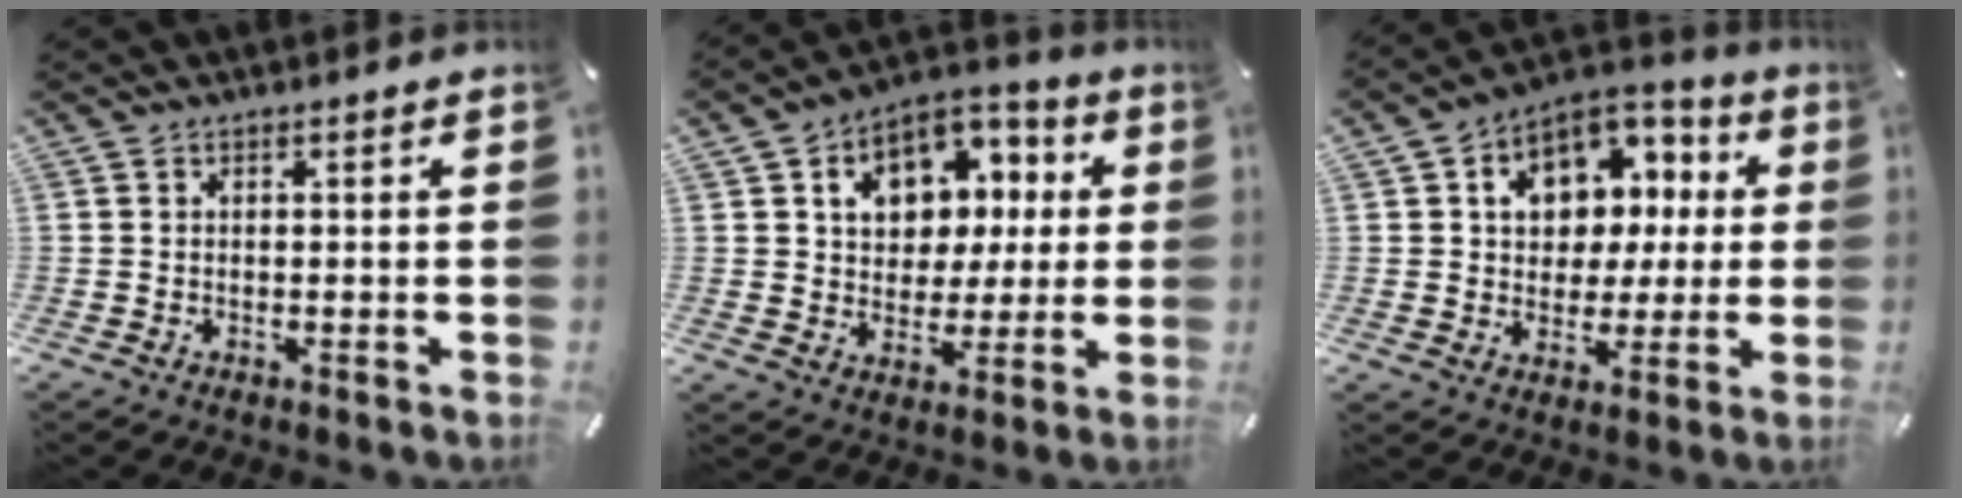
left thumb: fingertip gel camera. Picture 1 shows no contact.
{"total": 11.7, "force": [2.8, 10.0, 5.2], "torque": [-0.081, -0.010, 0.054]}
{"total": 10.7, "force": [2.2, 9.4, 4.7], "torque": [-0.075, -0.017, 0.046]}